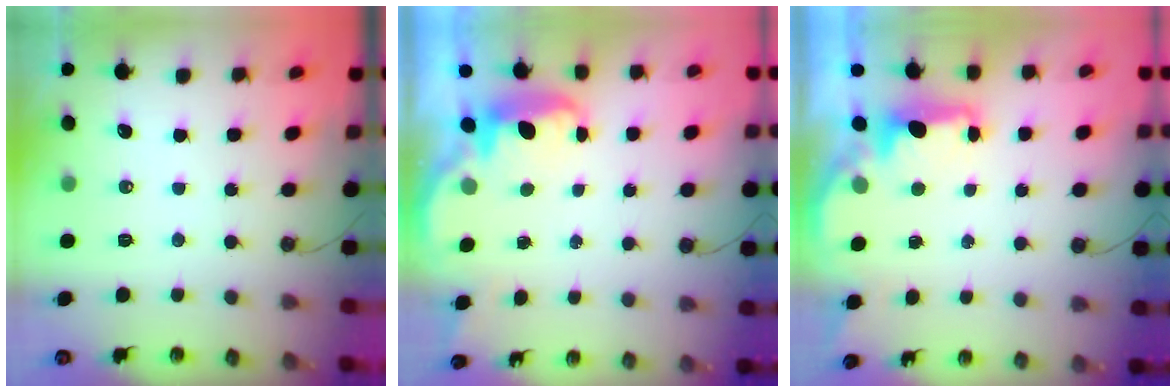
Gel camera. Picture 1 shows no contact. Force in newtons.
{"total": 2.7, "press": 2.6, "slide": 0.6}
{"total": 2.3, "press": 2.2, "slide": 0.8}